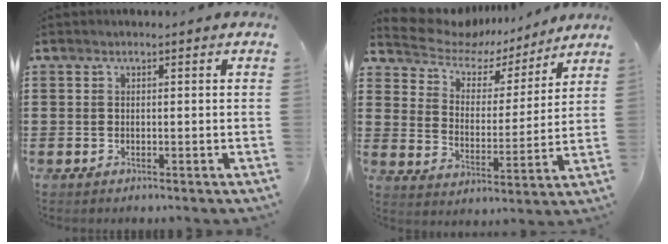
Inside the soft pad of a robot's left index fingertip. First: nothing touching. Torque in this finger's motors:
{"motor_torque": [2.14, 0.00, 1.05, 0.21]}